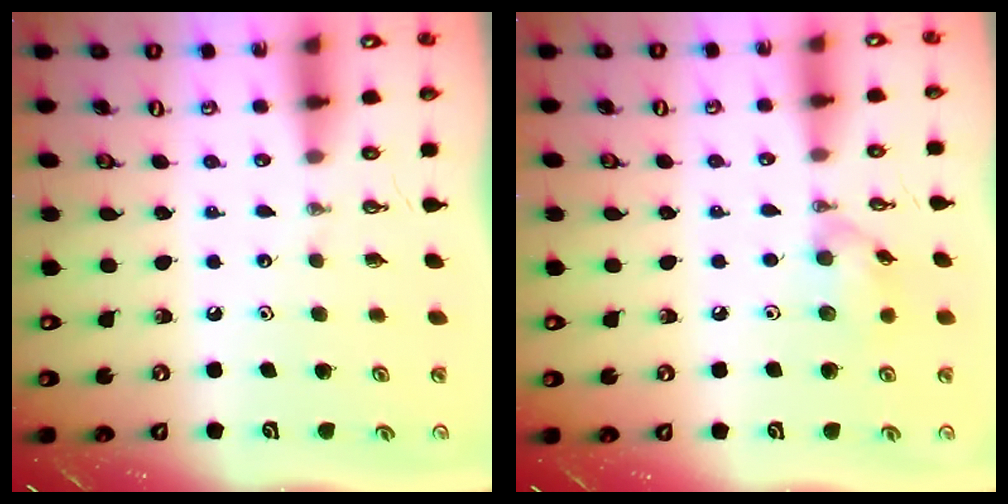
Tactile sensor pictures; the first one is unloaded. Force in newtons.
{"total": 9.0, "press": 9.0, "slide": 0.1}